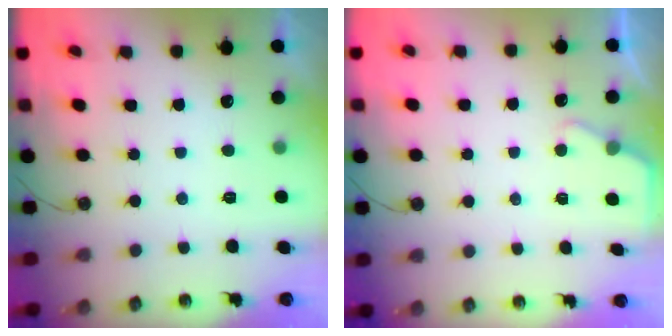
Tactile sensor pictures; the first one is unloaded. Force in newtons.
{"total": 3.2, "press": 3.2, "slide": 0.5}